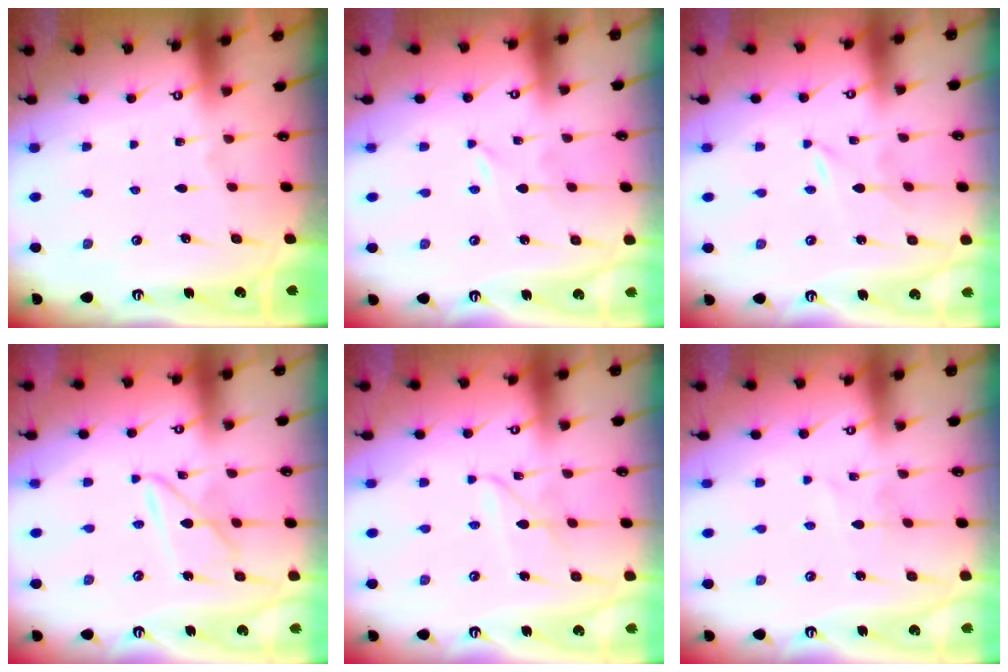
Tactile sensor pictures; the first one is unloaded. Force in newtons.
{"total": 0.0}
{"total": 0.0}
{"total": 8.2, "press": 8.2, "slide": 0.6}
{"total": 3.3, "press": 3.3, "slide": 0.2}
{"total": 2.8, "press": 2.7, "slide": 0.3}